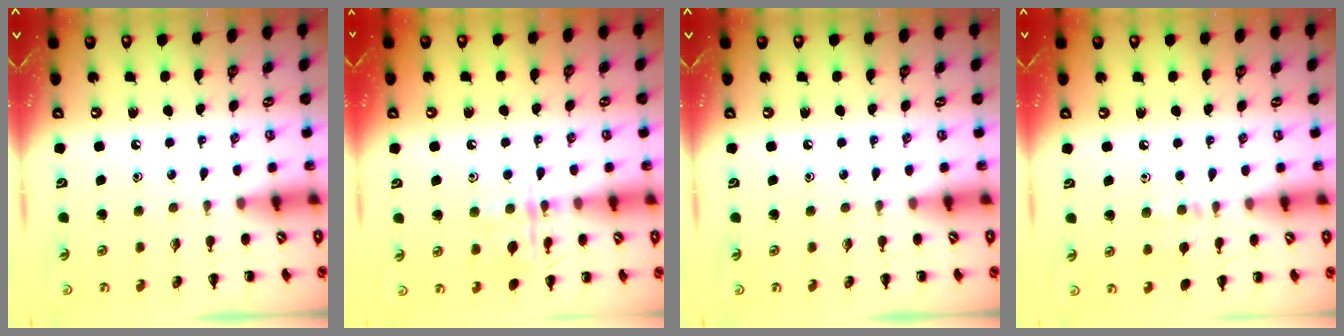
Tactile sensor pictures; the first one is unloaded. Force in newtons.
{"total": 10.7, "press": 10.7, "slide": 0.6}
{"total": 0.0}
{"total": 6.9, "press": 6.5, "slide": 2.2}